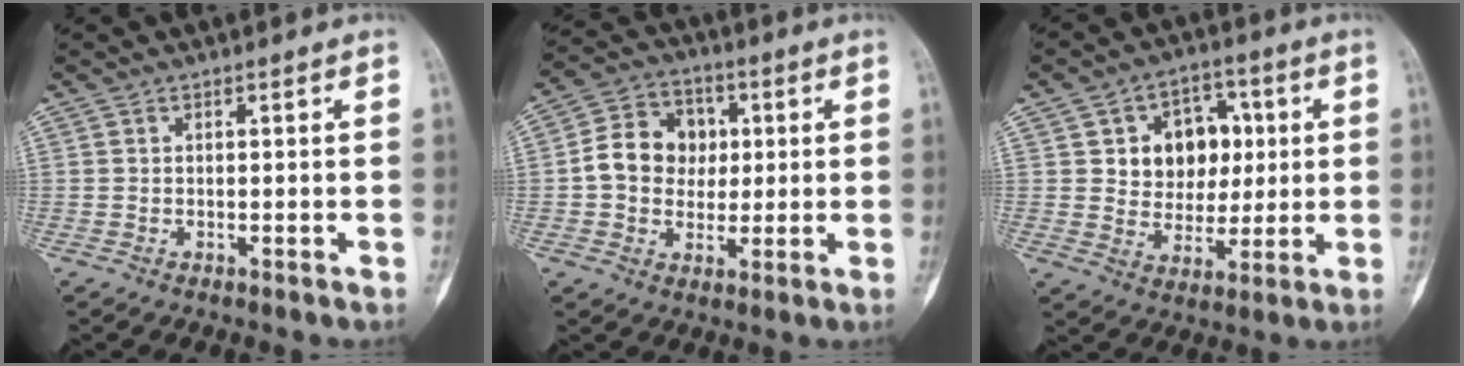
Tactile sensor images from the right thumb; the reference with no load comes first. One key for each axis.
{"total": 11.2, "fx": 0.8, "fy": 9.4, "fz": 6.0, "tx": -0.068, "ty": 0.017, "tz": 0.005}
{"total": 12.5, "fx": 2.7, "fy": 9.8, "fz": 7.3, "tx": -0.051, "ty": 0.002, "tz": 0.047}